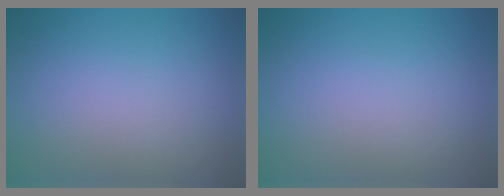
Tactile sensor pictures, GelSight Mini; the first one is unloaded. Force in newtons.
{"total": 0.0}